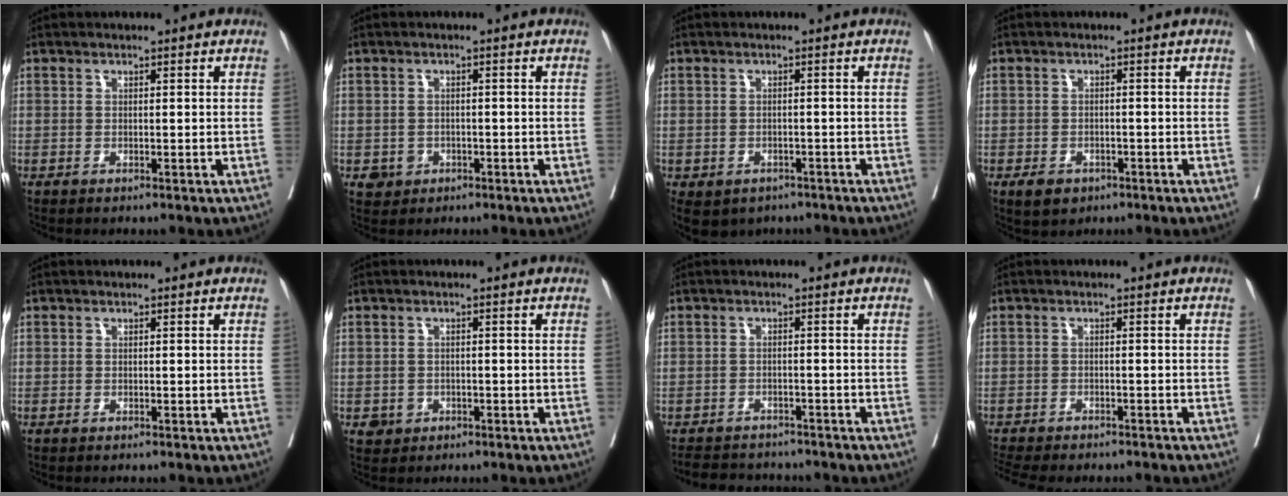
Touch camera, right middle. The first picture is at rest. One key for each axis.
{"total": 2.6, "fx": -1.0, "fy": 2.4, "fz": 0.5, "tx": -0.001, "ty": 0.007, "tz": -0.010}
{"total": 7.5, "fx": -4.9, "fy": 5.2, "fz": 2.2, "tx": -0.047, "ty": 0.003, "tz": -0.061}
{"total": 3.4, "fx": -2.1, "fy": 2.2, "fz": 1.5, "tx": -0.024, "ty": 0.000, "tz": -0.025}
{"total": 0.0}
{"total": 2.3, "fx": -0.9, "fy": 2.1, "fz": 0.4, "tx": 0.000, "ty": 0.007, "tz": -0.009}
{"total": 7.2, "fx": -6.8, "fy": 2.1, "fz": 1.2, "tx": -0.013, "ty": 0.003, "tz": -0.095}
{"total": 10.7, "fx": -9.7, "fy": 2.3, "fz": 4.1, "tx": -0.071, "ty": -0.008, "tz": -0.131}